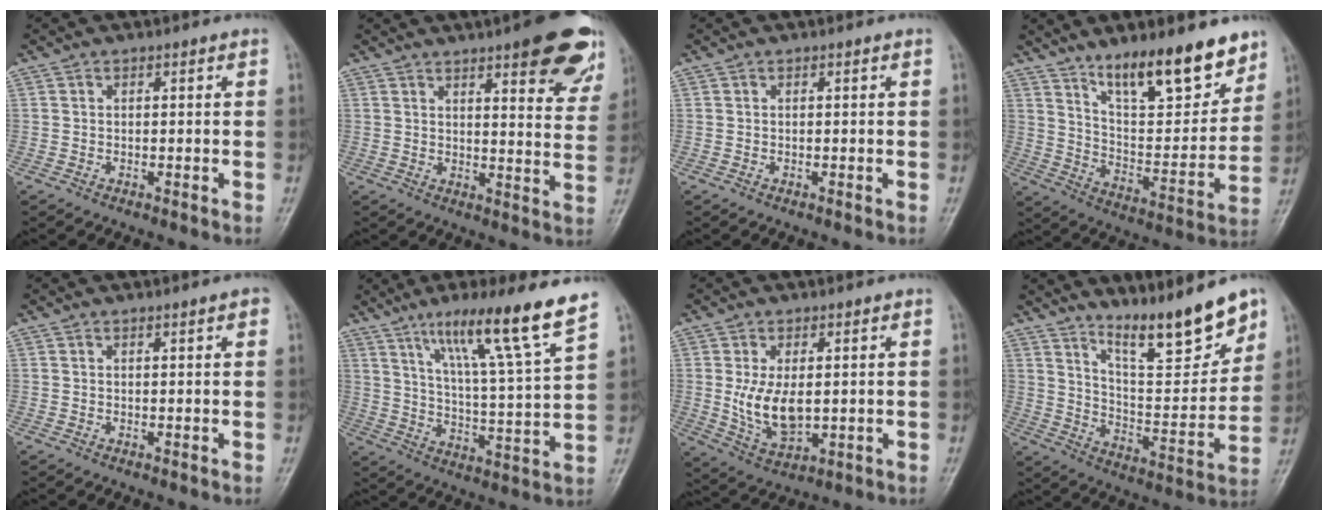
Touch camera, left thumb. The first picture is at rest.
{"total": 16.5, "force": [9.9, 4.6, 12.4], "torque": [-0.120, -0.043, 0.116]}
{"total": 0.0}
{"total": 18.0, "force": [12.7, 5.5, 11.5], "torque": [-0.134, -0.080, 0.214]}
{"total": 1.3, "force": [0.8, 0.2, 1.0], "torque": [-0.014, -0.002, 0.009]}
{"total": 16.5, "force": [10.8, -0.2, 12.5], "torque": [-0.191, -0.055, 0.172]}
{"total": 8.4, "force": [0.5, 4.8, 6.9], "torque": [-0.119, -0.018, 0.023]}
{"total": 16.0, "force": [11.9, 3.6, 10.1], "torque": [-0.121, -0.083, 0.201]}